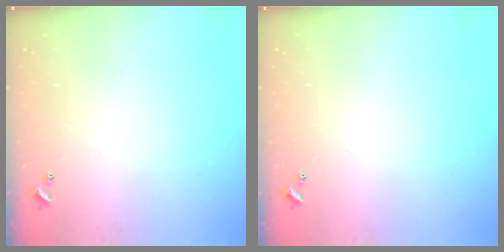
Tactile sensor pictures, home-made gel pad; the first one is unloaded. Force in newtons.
{"total": 0.0}